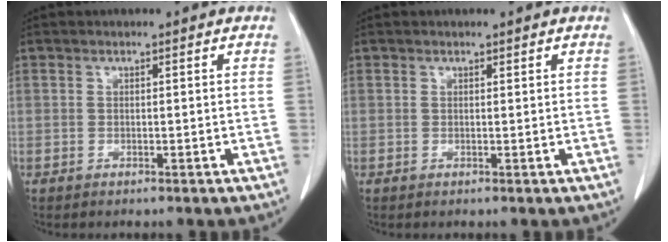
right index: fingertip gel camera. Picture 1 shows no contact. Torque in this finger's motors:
{"motor_torque": [-0.04, 0.15, 0.00, -0.01]}